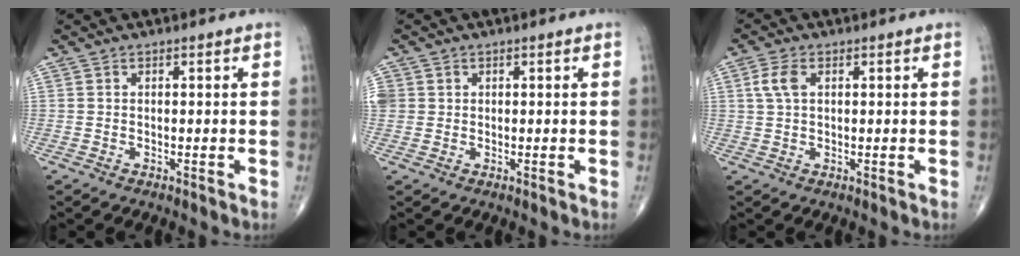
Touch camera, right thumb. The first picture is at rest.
{"total": 3.4, "force": [0.7, 3.2, 1.1], "torque": [-0.025, 0.009, 0.020]}
{"total": 3.8, "force": [1.1, 2.2, 2.9], "torque": [-0.068, 0.007, 0.021]}